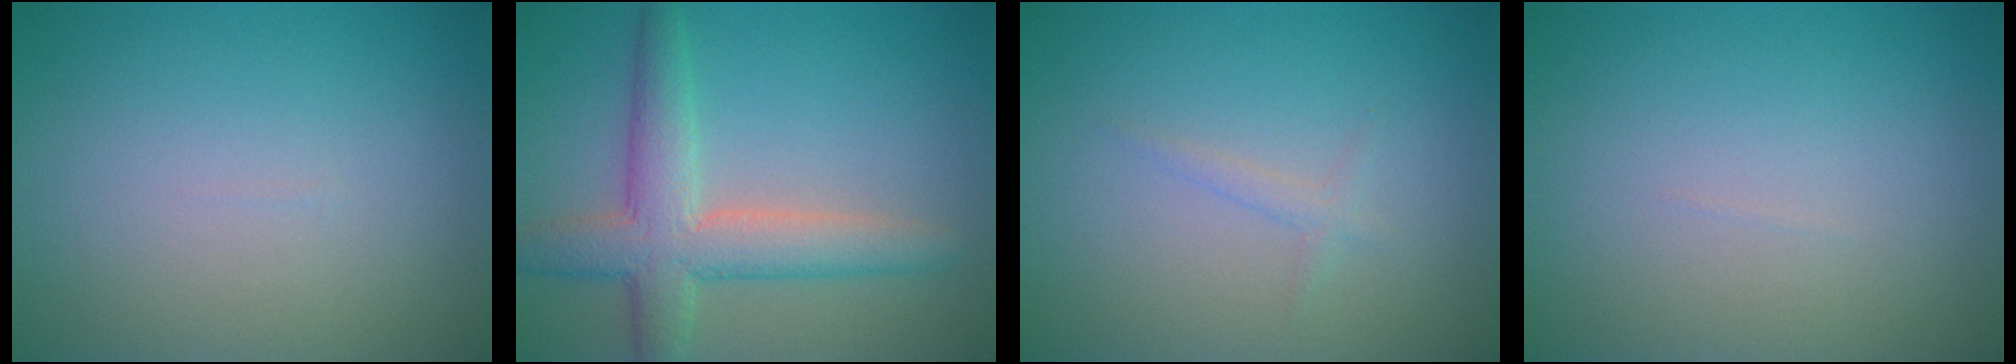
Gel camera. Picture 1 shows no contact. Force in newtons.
{"total": 5.6, "press": 5.6, "slide": 0.2}
{"total": 0.9, "press": 0.9, "slide": 0.1}
{"total": 0.0}